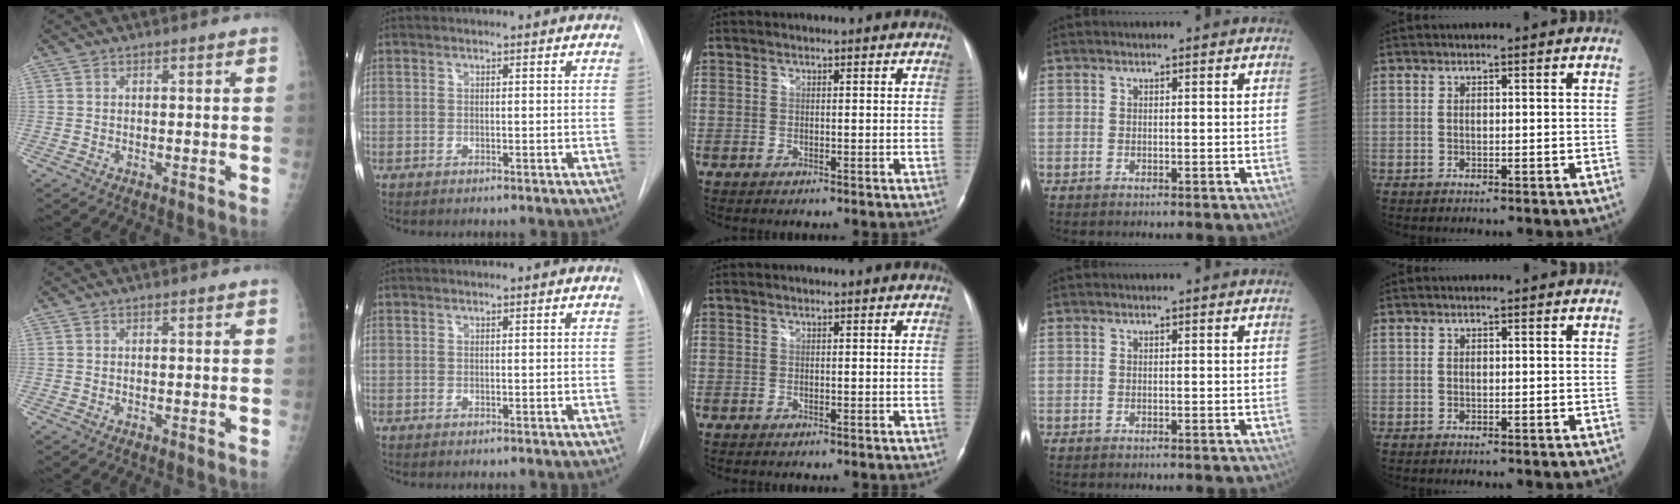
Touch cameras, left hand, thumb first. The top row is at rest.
{}